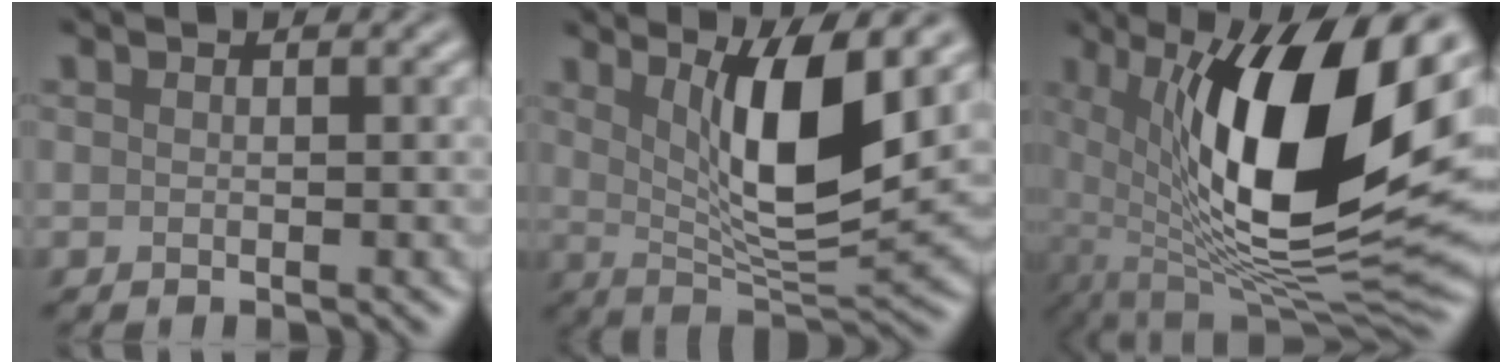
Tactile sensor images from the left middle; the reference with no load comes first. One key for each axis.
{"total": 8.5, "fx": 2.7, "fy": 2.2, "fz": 7.8, "tx": -0.123, "ty": -0.019, "tz": 0.052}
{"total": 15.5, "fx": 2.6, "fy": 5.9, "fz": 14.2, "tx": -0.232, "ty": -0.016, "tz": 0.040}